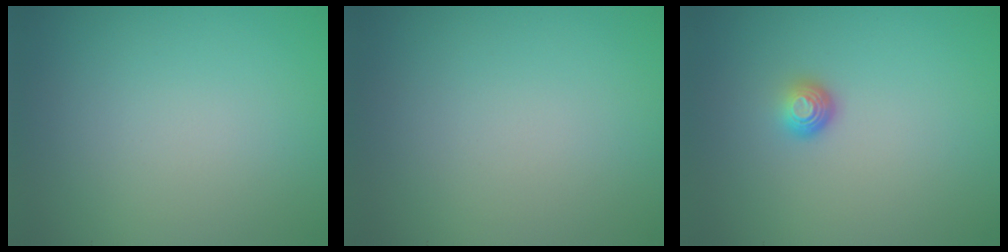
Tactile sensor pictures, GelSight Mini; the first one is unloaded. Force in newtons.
{"total": 0.0}
{"total": 1.6, "press": 1.0, "slide": 1.3}